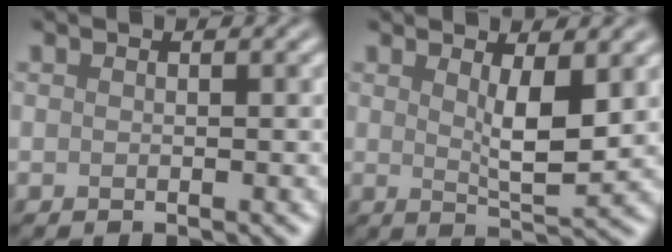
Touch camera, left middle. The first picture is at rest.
{"total": 3.5, "force": [1.1, 0.8, 3.2], "torque": [-0.059, -0.011, 0.022]}